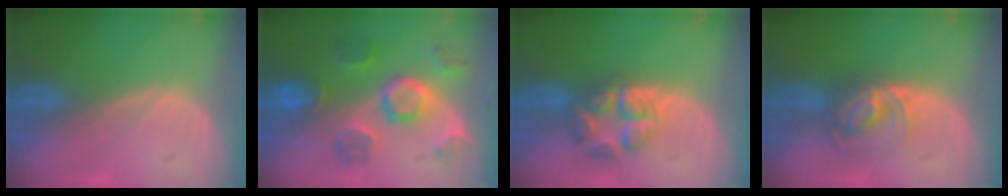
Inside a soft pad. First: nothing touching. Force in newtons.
{"total": 8.5, "press": 8.4, "slide": 0.8}
{"total": 6.3, "press": 6.3, "slide": 0.1}
{"total": 6.8, "press": 5.9, "slide": 3.3}